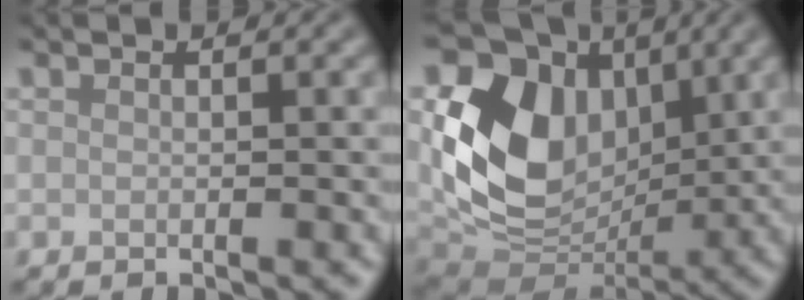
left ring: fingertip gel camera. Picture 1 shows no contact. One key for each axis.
{"total": 11.7, "fx": 2.5, "fy": 8.7, "fz": 7.5, "tx": -0.148, "ty": -0.013, "tz": 0.049}